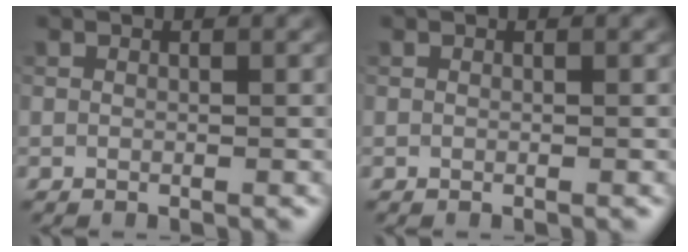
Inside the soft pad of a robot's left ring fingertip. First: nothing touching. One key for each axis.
{"total": 0.0}